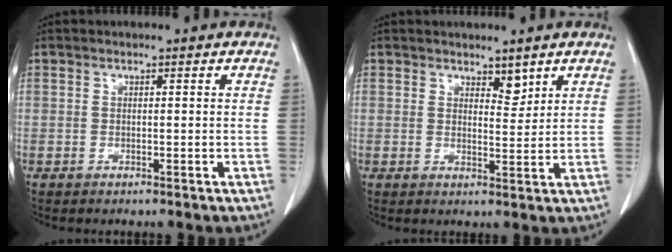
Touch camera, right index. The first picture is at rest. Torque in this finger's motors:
{"motor_torque": [0.05, 0.12, 0.03, 0.00]}